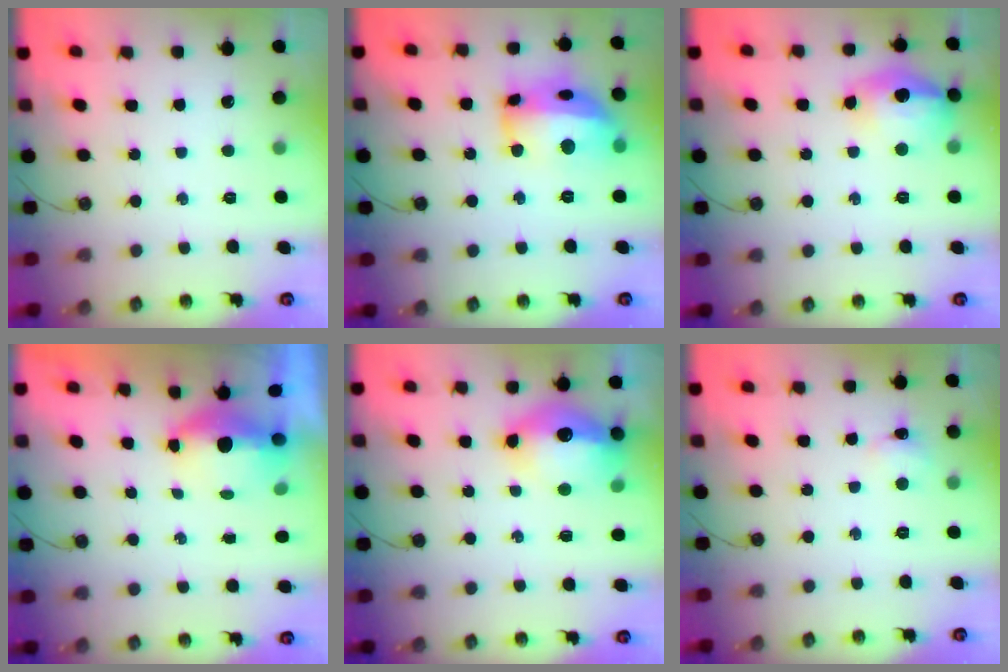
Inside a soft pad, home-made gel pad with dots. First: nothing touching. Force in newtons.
{"total": 17.3, "press": 17.2, "slide": 1.8}
{"total": 16.2, "press": 16.1, "slide": 1.4}
{"total": 11.3, "press": 6.0, "slide": 9.6}
{"total": 16.0, "press": 15.9, "slide": 1.8}
{"total": 2.7, "press": 2.6, "slide": 0.5}